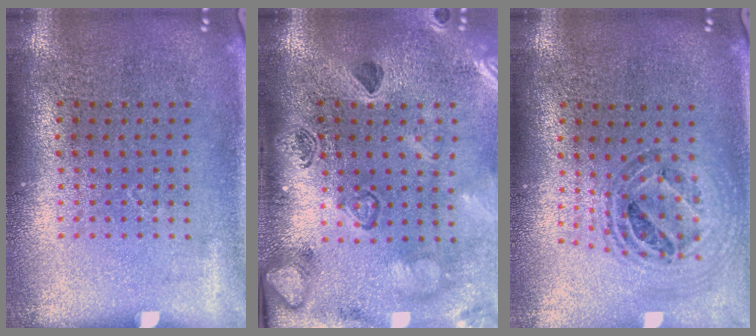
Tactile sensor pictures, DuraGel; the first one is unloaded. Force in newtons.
{"total": 2.5, "press": 2.4, "slide": 0.8}
{"total": 1.0, "press": 1.0, "slide": 0.1}